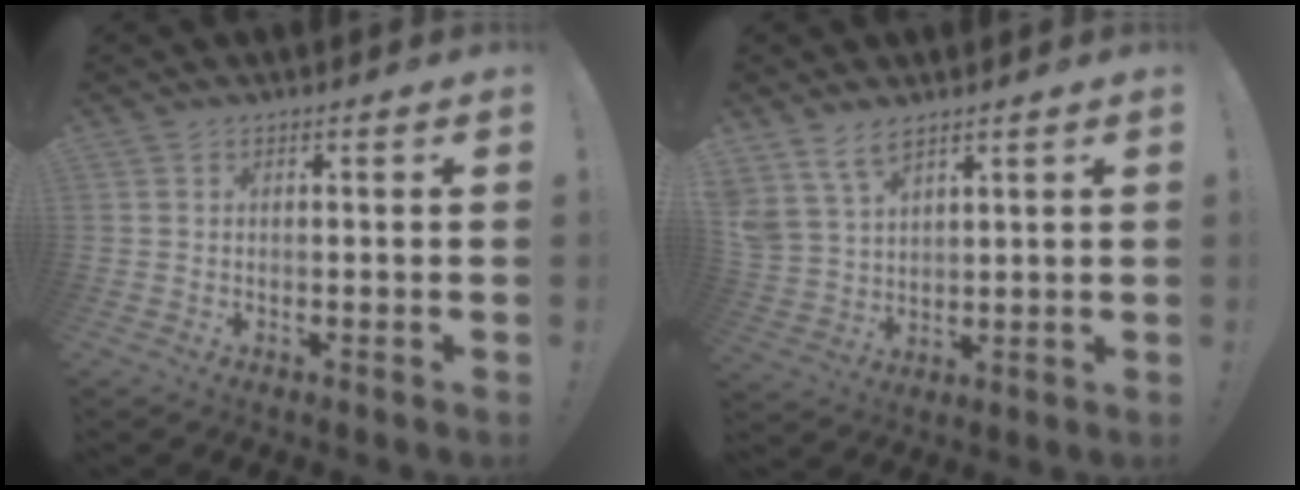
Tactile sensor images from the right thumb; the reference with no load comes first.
{"total": 7.7, "force": [5.8, 3.9, 3.2], "torque": [-0.072, -0.026, 0.117]}